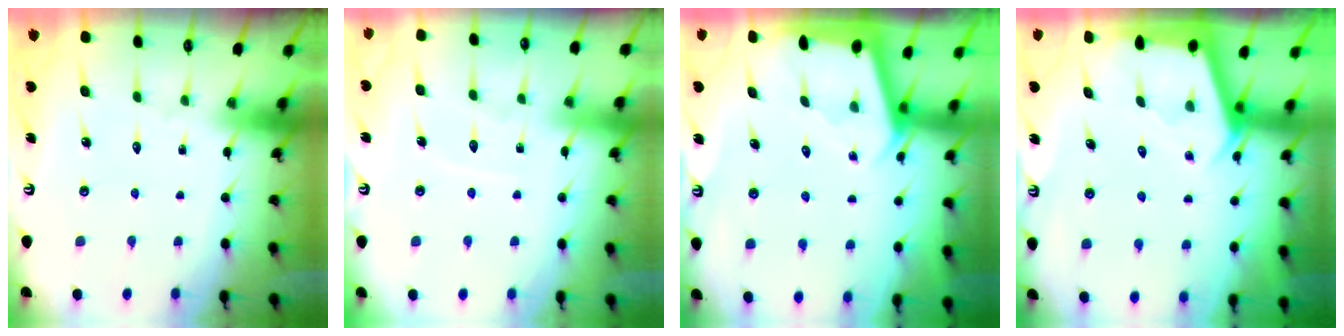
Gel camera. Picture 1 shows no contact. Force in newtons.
{"total": 4.5, "press": 4.5, "slide": 0.5}
{"total": 2.2, "press": 2.2, "slide": 0.1}
{"total": 2.9, "press": 2.9, "slide": 0.3}